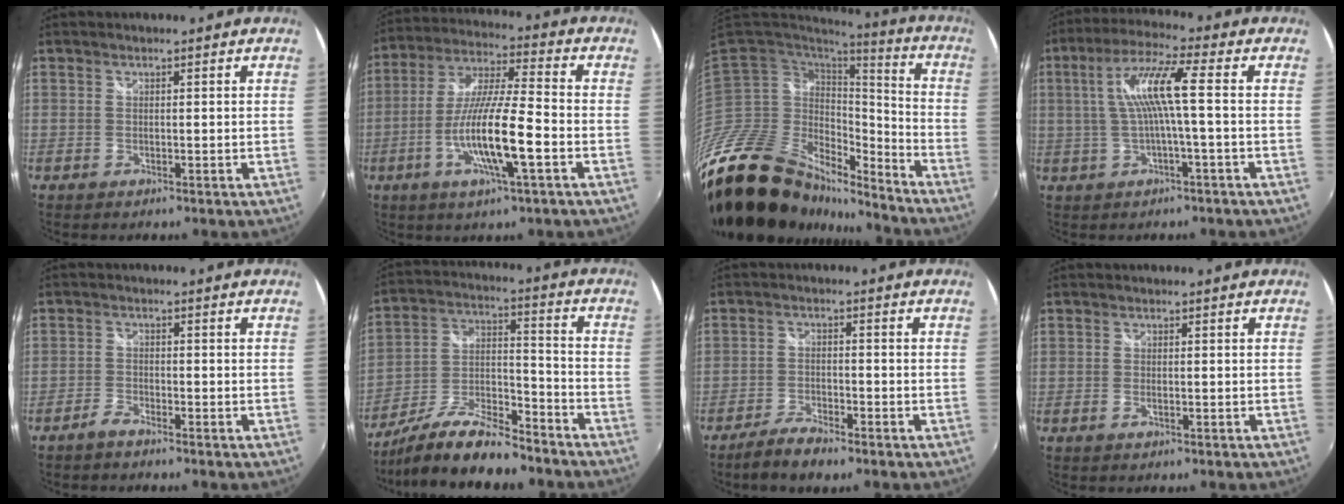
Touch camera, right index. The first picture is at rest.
{"total": 14.4, "force": [-4.9, 1.5, 13.4], "torque": [-0.266, -0.009, -0.094]}
{"total": 26.6, "force": [-21.0, 10.9, 12.2], "torque": [-0.245, -0.020, -0.351]}
{"total": 8.8, "force": [0.1, 0.1, 8.8], "torque": [-0.173, 0.011, 0.008]}
{"total": 2.2, "force": [-2.0, 0.5, 0.7], "torque": [-0.027, 0.000, -0.043]}
{"total": 16.4, "force": [-13.2, 4.2, 8.9], "torque": [-0.181, -0.007, -0.232]}
{"total": 5.1, "force": [-4.0, 1.1, 2.9], "torque": [-0.080, -0.004, -0.080]}
{"total": 1.0, "force": [-0.3, 0.4, 0.9], "torque": [-0.018, -0.001, -0.006]}